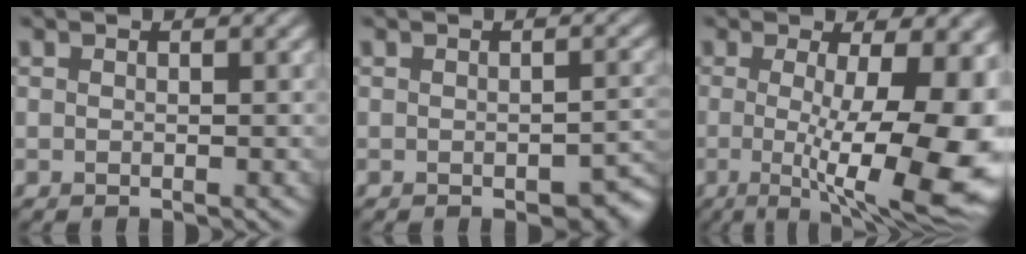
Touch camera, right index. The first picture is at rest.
{"total": 3.3, "force": [-1.4, 1.4, 2.6], "torque": [-0.031, -0.002, -0.011]}
{"total": 13.5, "force": [-1.2, 3.3, 13.0], "torque": [-0.150, -0.011, -0.022]}